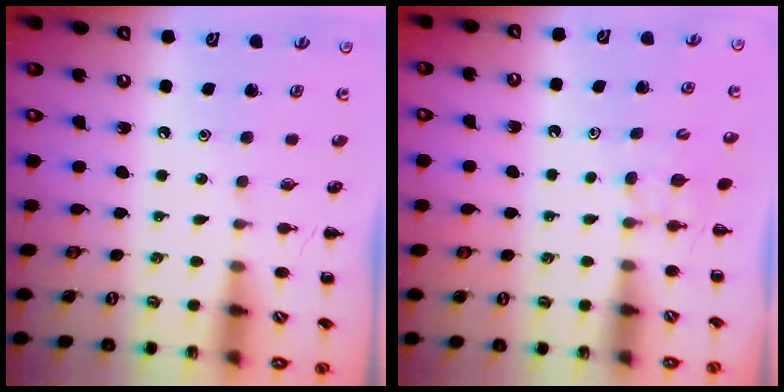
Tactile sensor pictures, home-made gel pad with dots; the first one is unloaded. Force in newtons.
{"total": 2.6, "press": 2.4, "slide": 1.1}